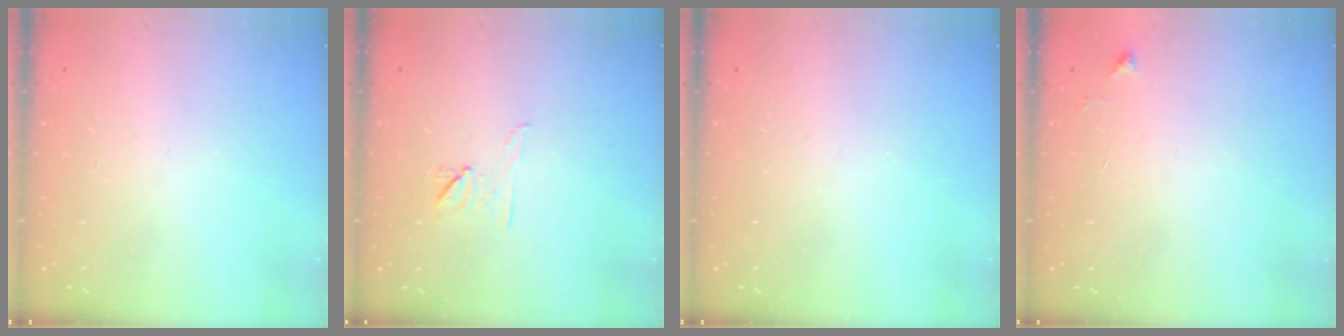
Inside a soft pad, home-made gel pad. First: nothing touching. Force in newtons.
{"total": 7.3, "press": 7.2, "slide": 1.3}
{"total": 0.0}
{"total": 3.9, "press": 3.8, "slide": 0.6}